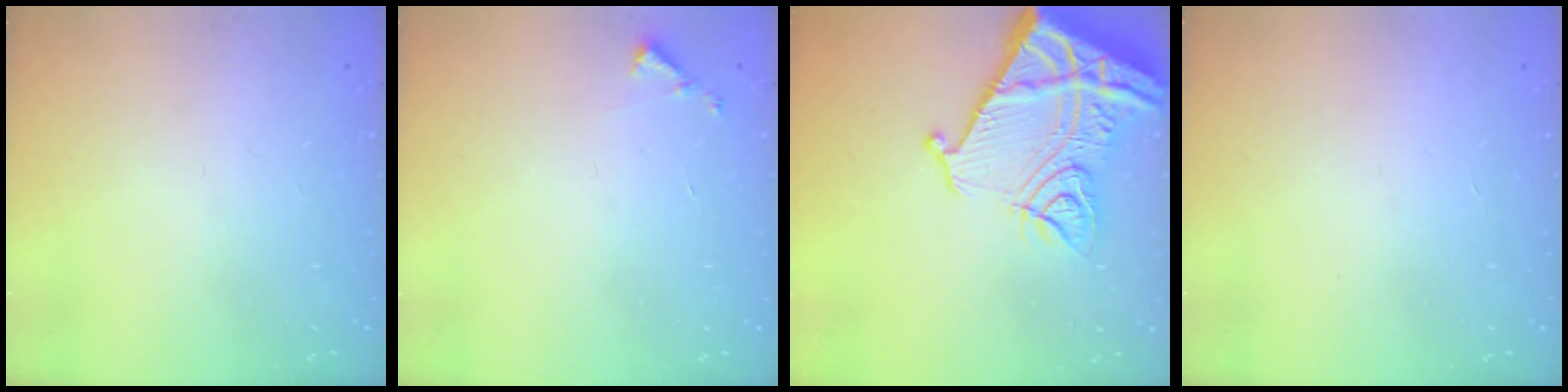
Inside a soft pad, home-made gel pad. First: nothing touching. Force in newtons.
{"total": 3.6, "press": 3.6, "slide": 0.3}
{"total": 18.7, "press": 18.6, "slide": 2.1}
{"total": 1.6, "press": 1.6, "slide": 0.1}